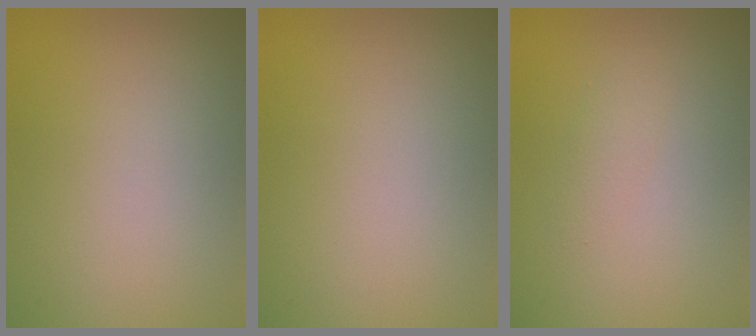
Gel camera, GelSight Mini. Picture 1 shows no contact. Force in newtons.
{"total": 0.0}
{"total": 1.0, "press": 1.0, "slide": 0.0}